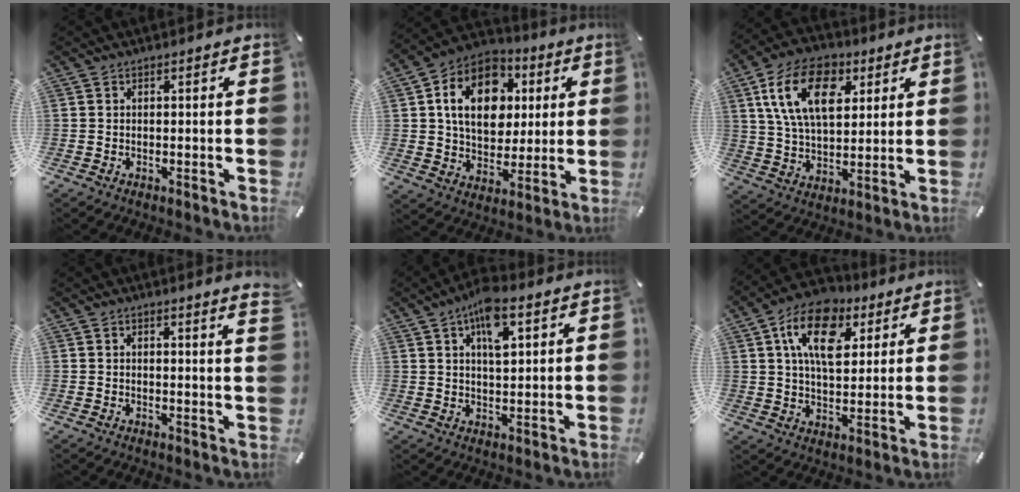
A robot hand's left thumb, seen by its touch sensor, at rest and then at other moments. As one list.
[{"total": 15.7, "force": [4.2, 12.1, 9.1], "torque": [-0.158, 0.002, 0.079]}, {"total": 16.8, "force": [6.6, 10.4, 11.4], "torque": [-0.222, -0.002, 0.116]}, {"total": 1.8, "force": [1.6, -0.1, 0.9], "torque": [-0.012, -0.007, 0.027]}, {"total": 9.0, "force": [4.6, 4.0, 6.6], "torque": [-0.107, -0.008, 0.077]}, {"total": 15.0, "force": [6.4, 9.4, 9.7], "torque": [-0.162, -0.011, 0.114]}]